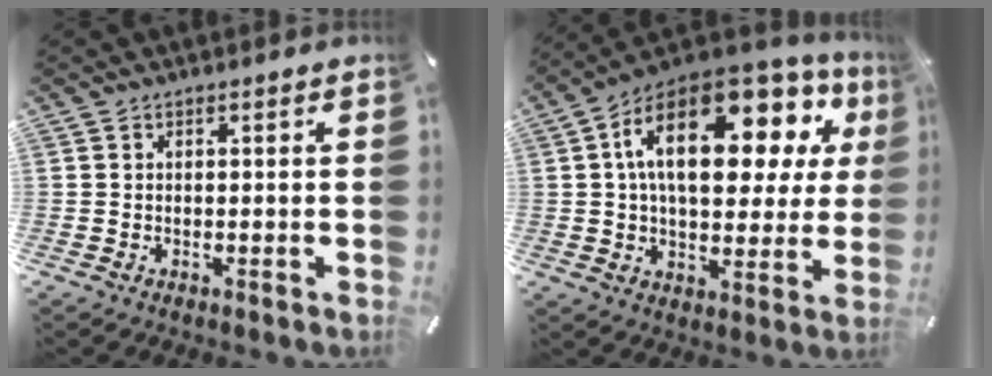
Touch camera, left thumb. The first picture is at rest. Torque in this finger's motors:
{"motor_torque": [2.57, 2.44, 1.72, -1.04, 0.88]}